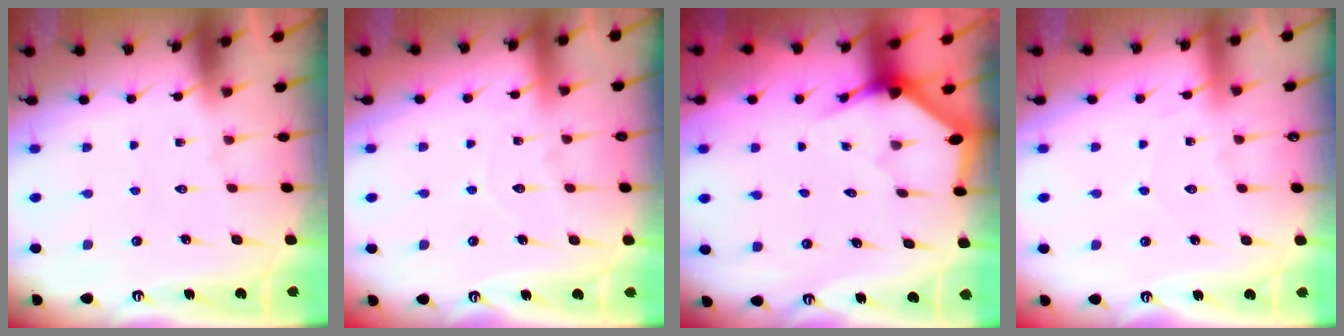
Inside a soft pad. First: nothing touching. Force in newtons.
{"total": 7.2, "press": 7.2, "slide": 0.6}
{"total": 3.4, "press": 3.4, "slide": 0.1}
{"total": 3.6, "press": 3.6, "slide": 0.5}